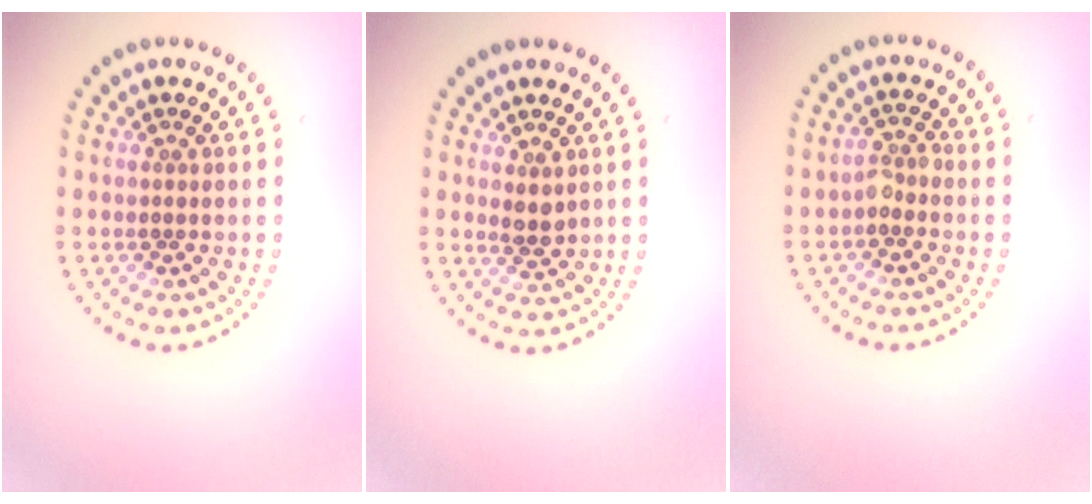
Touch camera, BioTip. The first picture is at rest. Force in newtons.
{"total": 1.4, "press": 1.4, "slide": 0.5}
{"total": 1.6, "press": 1.3, "slide": 0.9}